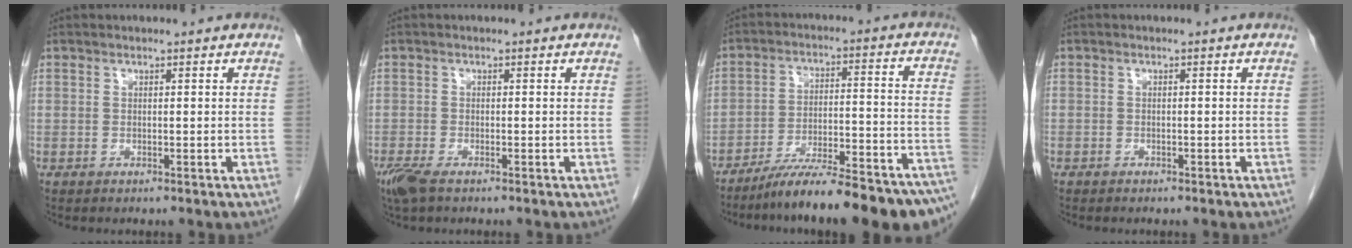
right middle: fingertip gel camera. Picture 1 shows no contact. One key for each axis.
{"total": 3.5, "fx": -2.4, "fy": 1.0, "fz": 2.4, "tx": -0.057, "ty": -0.011, "tz": -0.044}
{"total": 21.4, "fx": -18.4, "fy": 1.4, "fz": 10.9, "tx": -0.111, "ty": 0.009, "tz": -0.269}
{"total": 0.9, "fx": -0.7, "fy": 0.4, "fz": 0.2, "tx": -0.012, "ty": 0.000, "tz": -0.011}